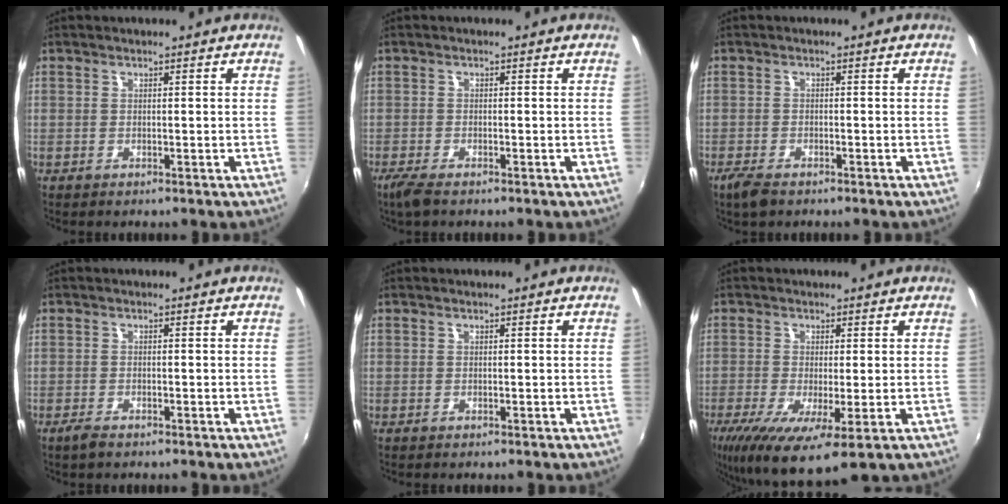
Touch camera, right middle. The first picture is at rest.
{"total": 3.1, "force": [-2.2, 0.7, 2.0], "torque": [-0.048, -0.010, -0.043]}
{"total": 3.5, "force": [-2.6, 1.3, 2.0], "torque": [-0.051, -0.010, -0.051]}
{"total": 2.0, "force": [-1.5, 0.6, 1.1], "torque": [-0.026, -0.004, -0.029]}
{"total": 0.0}
{"total": 11.1, "force": [-4.5, 2.6, 9.8], "torque": [-0.191, -0.044, -0.073]}